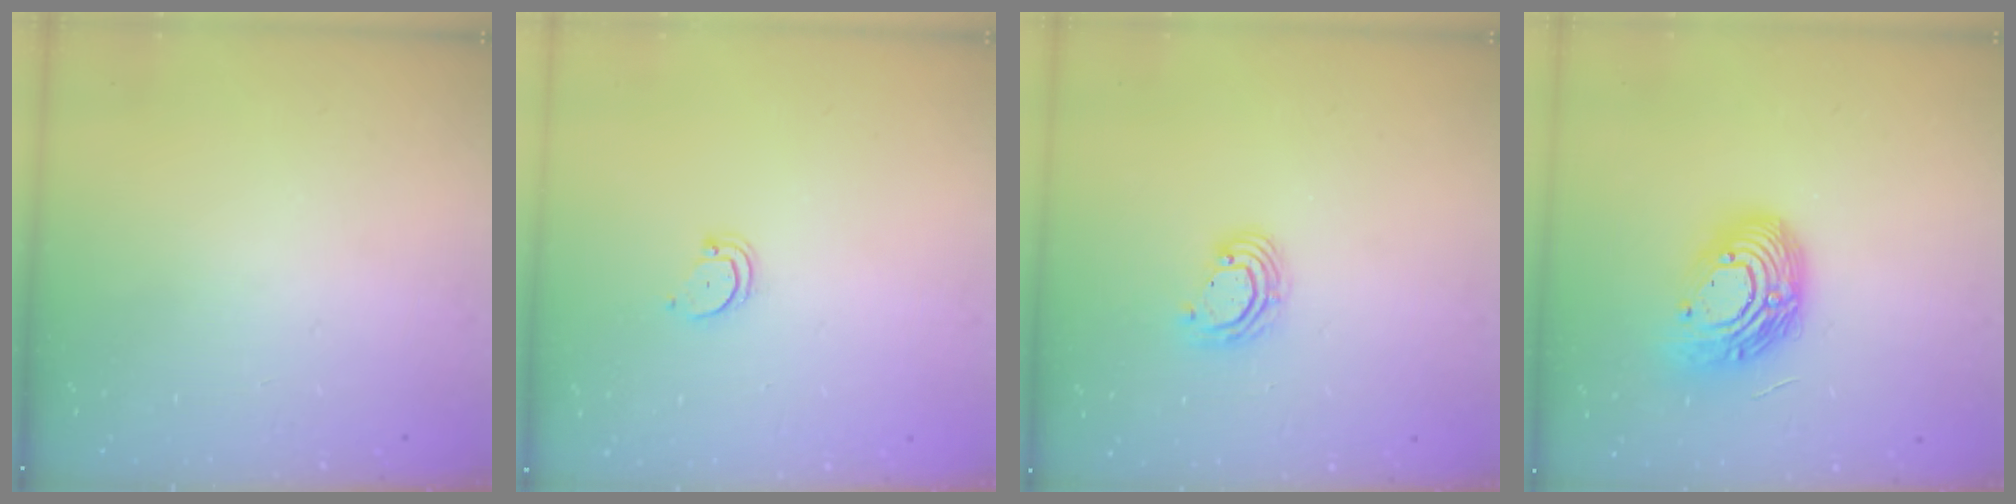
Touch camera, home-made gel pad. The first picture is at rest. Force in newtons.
{"total": 3.5, "press": 3.4, "slide": 0.3}
{"total": 5.1, "press": 5.1, "slide": 0.3}
{"total": 14.7, "press": 14.6, "slide": 1.0}